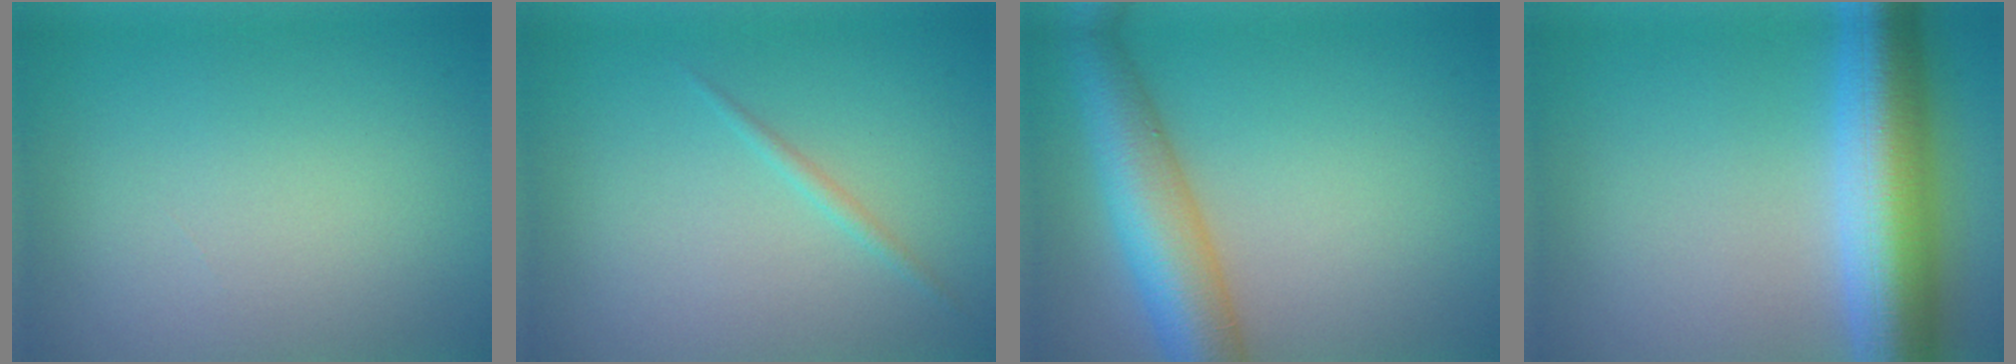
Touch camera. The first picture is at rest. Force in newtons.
{"total": 0.8, "press": 0.8, "slide": 0.1}
{"total": 7.5, "press": 7.5, "slide": 0.4}
{"total": 9.5, "press": 9.5, "slide": 0.2}